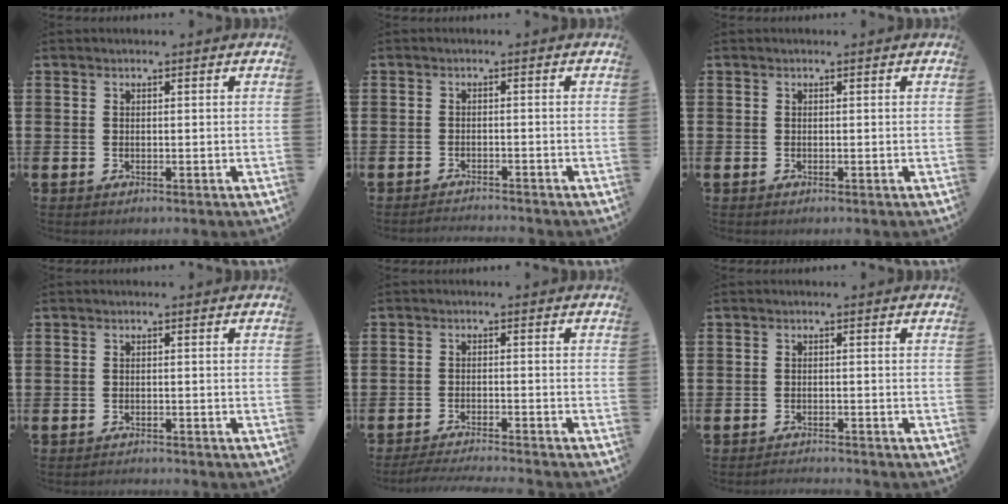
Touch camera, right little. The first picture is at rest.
{"total": 1.3, "force": [-1.3, -0.1, -0.1], "torque": [-0.002, 0.002, -0.026]}
{"total": 0.0}
{"total": 0.8, "force": [-0.8, 0.0, -0.1], "torque": [-0.001, 0.000, -0.017]}
{"total": 2.5, "force": [-2.4, -0.2, 0.7], "torque": [-0.010, 0.002, -0.047]}
{"total": 1.2, "force": [-1.2, -0.1, 0.0], "torque": [-0.003, 0.002, -0.025]}